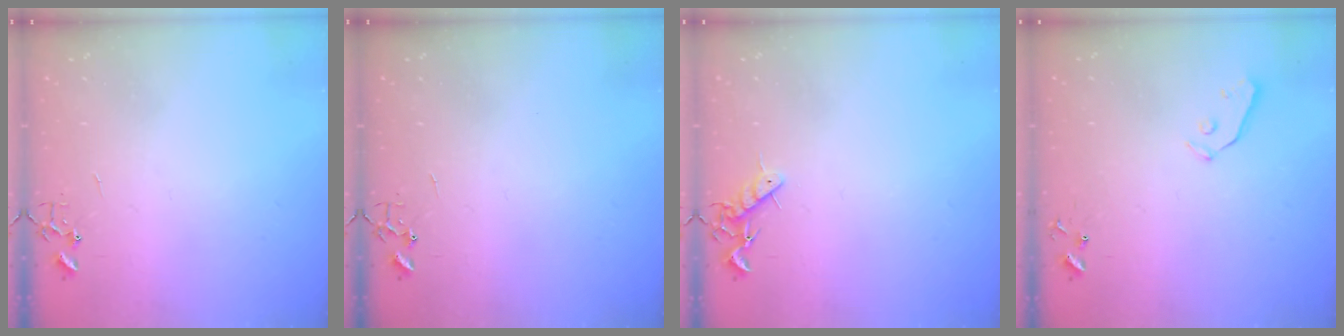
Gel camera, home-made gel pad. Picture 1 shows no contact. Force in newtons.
{"total": 0.0}
{"total": 7.4, "press": 7.4, "slide": 0.9}
{"total": 3.2, "press": 3.2, "slide": 0.4}